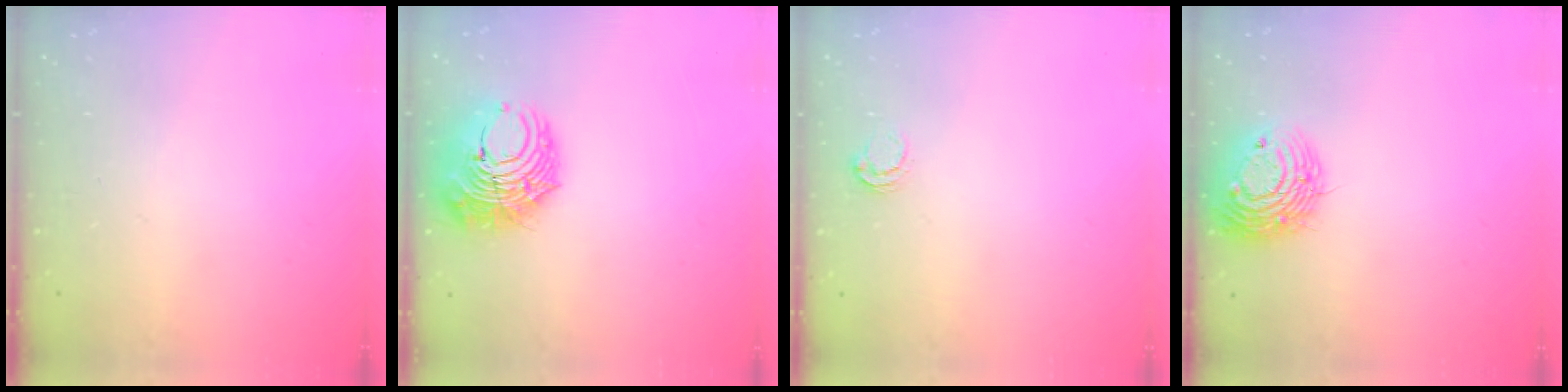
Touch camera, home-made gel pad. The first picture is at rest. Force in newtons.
{"total": 11.7, "press": 11.5, "slide": 1.6}
{"total": 3.9, "press": 3.9, "slide": 0.2}
{"total": 13.2, "press": 13.2, "slide": 1.1}